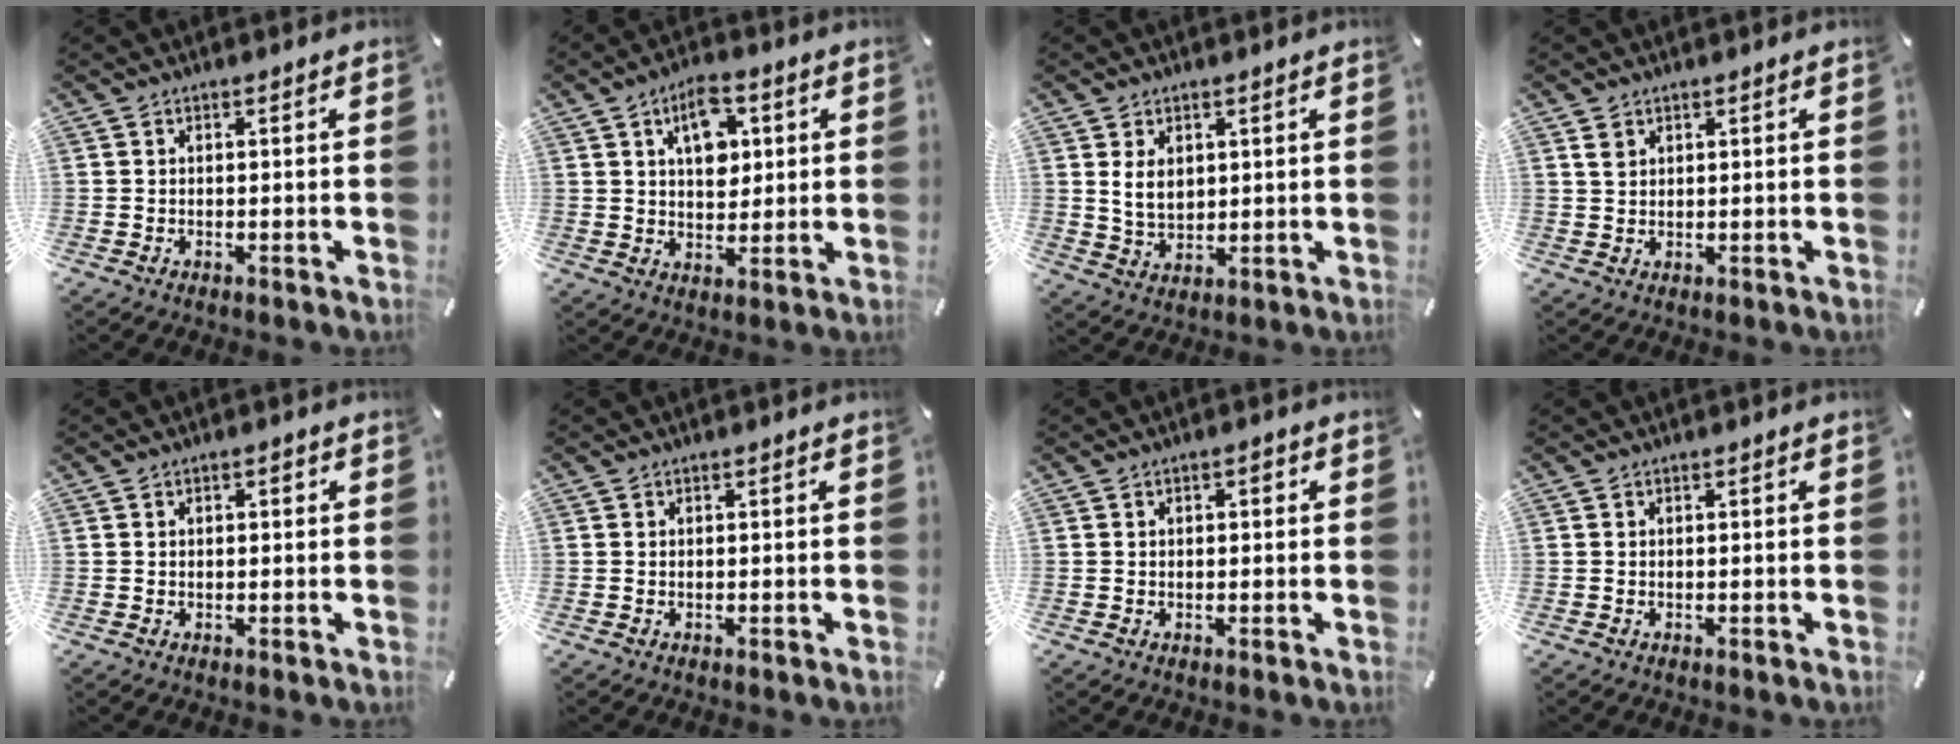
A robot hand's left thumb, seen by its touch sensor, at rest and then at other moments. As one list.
[{"total": 9.7, "force": [3.5, 6.4, 6.4], "torque": [-0.090, -0.001, 0.058]}, {"total": 5.2, "force": [1.8, 3.9, 3.1], "torque": [-0.066, -0.005, 0.027]}, {"total": 2.2, "force": [1.3, 1.5, 0.9], "torque": [-0.014, -0.002, 0.023]}, {"total": 0.9, "force": [0.2, 0.6, 0.6], "torque": [-0.014, 0.007, 0.002]}, {"total": 0.0}, {"total": 1.3, "force": [0.2, 0.9, 1.0], "torque": [-0.021, 0.008, 0.001]}, {"total": 0.0}]